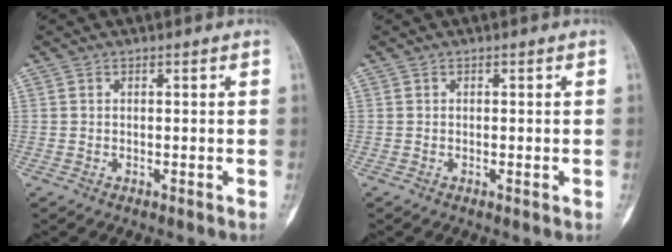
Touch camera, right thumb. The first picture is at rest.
{"total": 0.7, "force": [-0.2, 0.2, 0.6], "torque": [-0.005, -0.001, -0.003]}